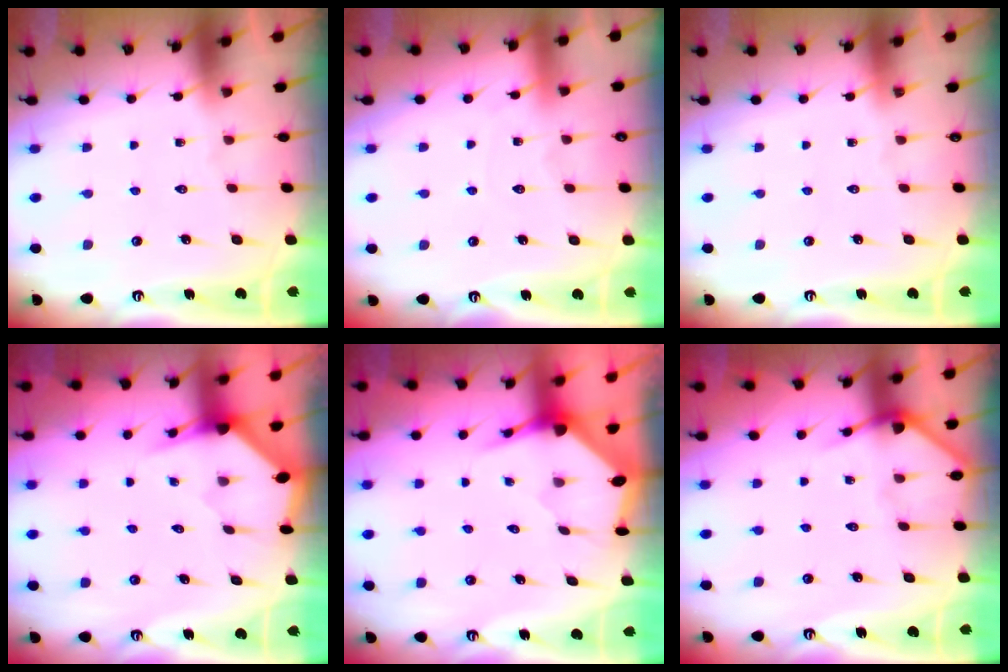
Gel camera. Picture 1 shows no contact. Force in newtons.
{"total": 2.7, "press": 2.7, "slide": 0.2}
{"total": 0.0}
{"total": 2.7, "press": 2.7, "slide": 0.2}
{"total": 3.5, "press": 3.4, "slide": 0.5}
{"total": 4.9, "press": 4.8, "slide": 0.2}